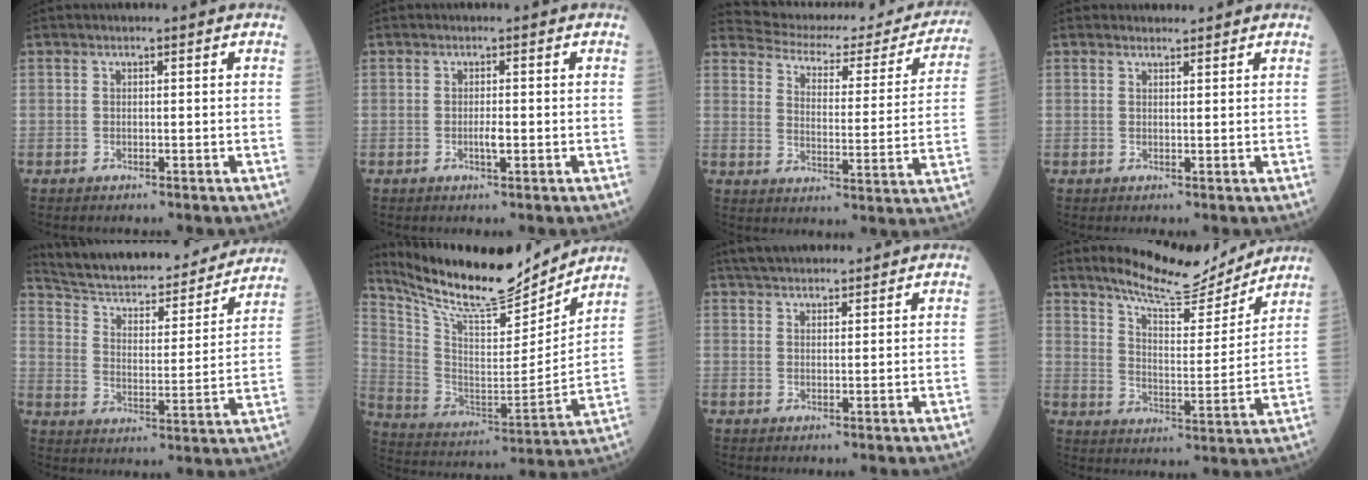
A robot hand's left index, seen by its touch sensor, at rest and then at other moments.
{"total": 1.3, "force": [-0.2, 0.1, 1.3], "torque": [-0.026, -0.002, -0.003]}
{"total": 22.1, "force": [20.9, 5.4, 4.6], "torque": [-0.057, -0.054, 0.246]}
{"total": 1.6, "force": [1.5, 0.4, 0.0], "torque": [-0.010, 0.006, 0.025]}
{"total": 22.7, "force": [20.8, 4.6, 7.9], "torque": [-0.136, 0.004, 0.301]}
{"total": 19.8, "force": [18.2, 3.0, 7.0], "torque": [-0.152, -0.020, 0.308]}
{"total": 9.3, "force": [8.4, 1.9, 3.6], "torque": [-0.058, 0.036, 0.132]}
{"total": 12.9, "force": [12.1, 1.6, 3.9], "torque": [-0.069, -0.008, 0.190]}